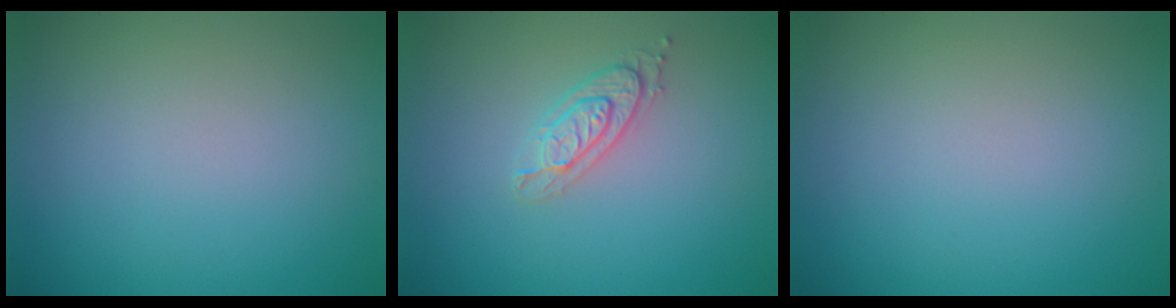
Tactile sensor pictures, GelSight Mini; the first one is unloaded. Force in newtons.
{"total": 2.1, "press": 2.1, "slide": 0.3}
{"total": 0.0}